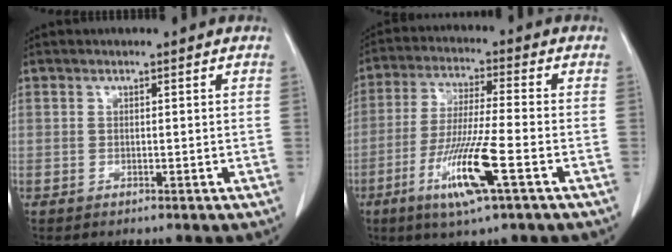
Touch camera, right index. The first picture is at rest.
{"total": 11.4, "force": [-4.8, 0.1, 10.3], "torque": [-0.206, -0.022, -0.093]}